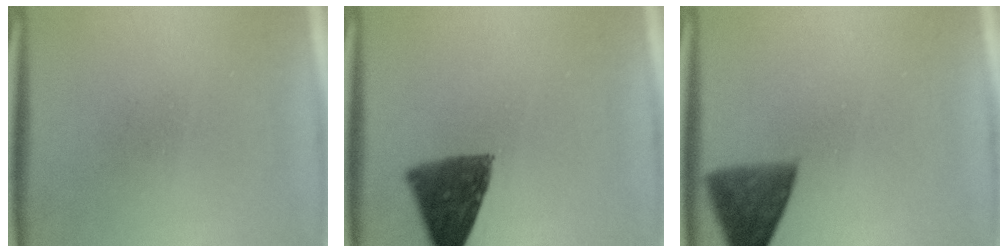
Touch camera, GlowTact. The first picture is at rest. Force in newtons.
{"total": 9.8}
{"total": 7.4}